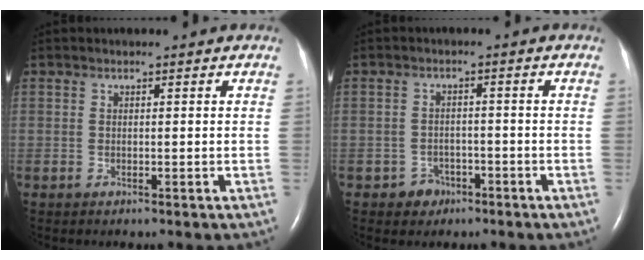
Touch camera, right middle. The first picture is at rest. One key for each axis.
{"total": 2.9, "fx": -1.7, "fy": 2.3, "fz": 0.3, "tx": -0.003, "ty": 0.012, "tz": -0.023}